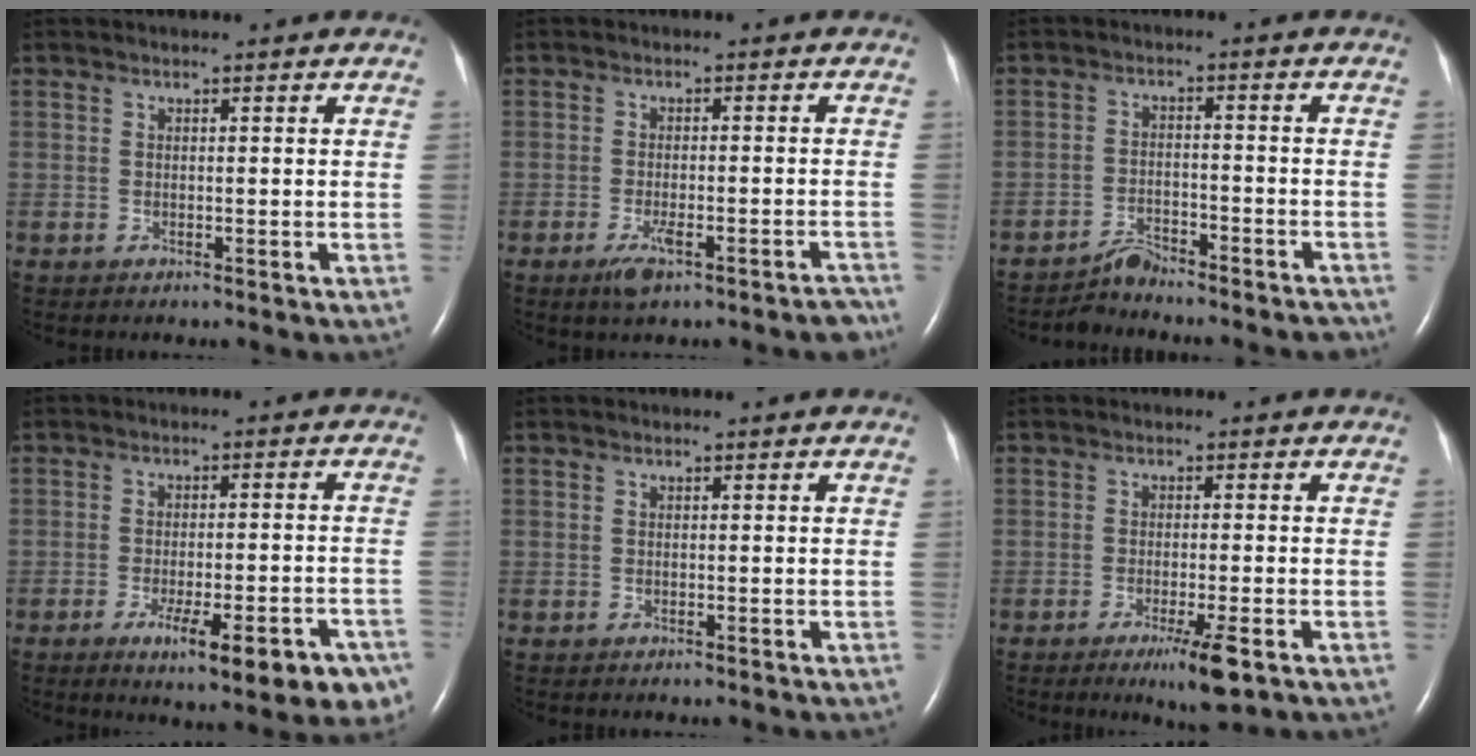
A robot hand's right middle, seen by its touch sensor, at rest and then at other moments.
{"total": 5.9, "force": [-4.2, 1.2, 3.9], "torque": [-0.047, 0.001, -0.059]}
{"total": 5.5, "force": [-5.4, 0.9, 0.6], "torque": [0.000, 0.003, -0.086]}
{"total": 13.3, "force": [-8.0, 3.2, 10.1], "torque": [-0.080, 0.005, -0.105]}
{"total": 0.0}
{"total": 4.8, "force": [-2.5, 0.1, 4.1], "torque": [-0.070, -0.014, -0.038]}